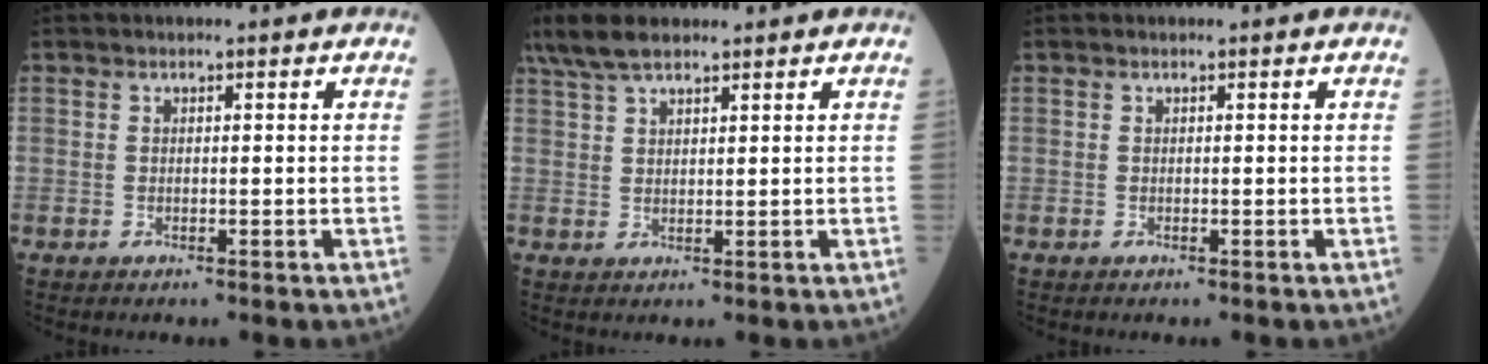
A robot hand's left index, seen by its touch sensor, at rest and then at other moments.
{"total": 6.4, "force": [5.0, 1.7, 3.6], "torque": [-0.085, 0.023, 0.101]}
{"total": 0.0}